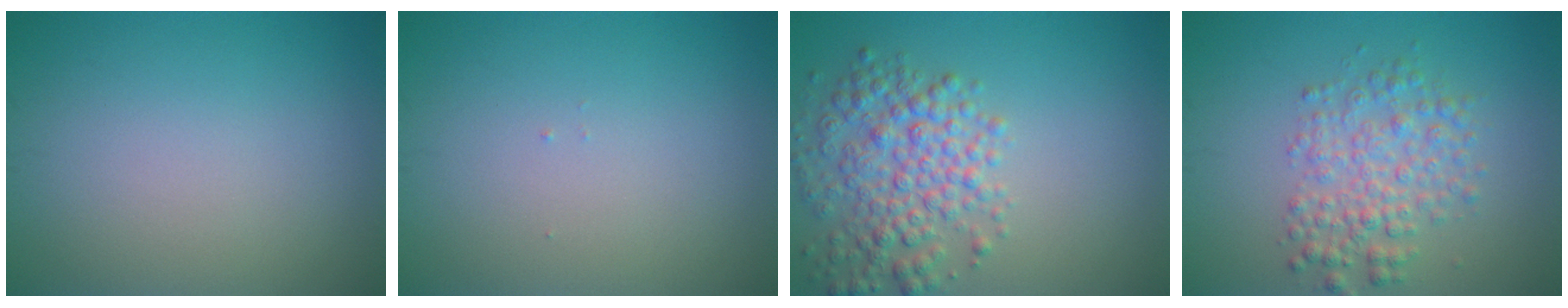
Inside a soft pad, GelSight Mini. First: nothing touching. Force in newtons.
{"total": 0.0}
{"total": 5.2, "press": 5.2, "slide": 0.2}
{"total": 3.9, "press": 3.9, "slide": 0.0}